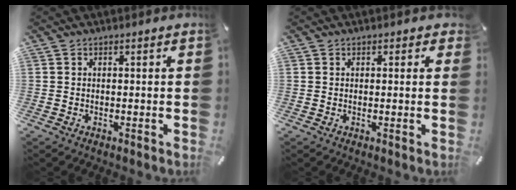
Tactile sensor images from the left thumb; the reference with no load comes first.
{"total": 0.9, "force": [0.4, 0.7, 0.4], "torque": [0.008, -0.001, 0.002]}